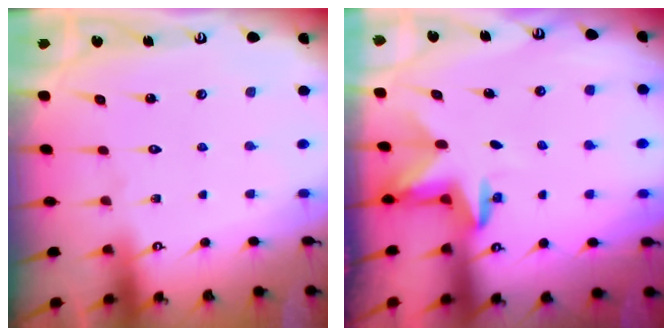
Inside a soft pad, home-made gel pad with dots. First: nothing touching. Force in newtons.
{"total": 3.3, "press": 3.2, "slide": 0.8}